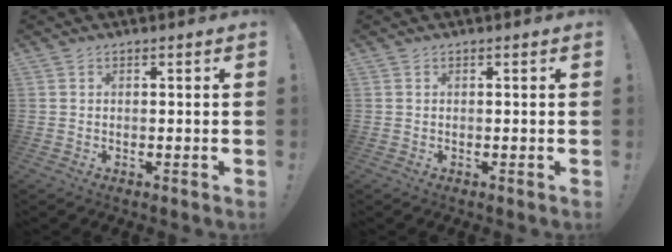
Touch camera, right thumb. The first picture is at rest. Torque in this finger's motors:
{"motor_torque": [-0.17, 0.04, 0.09, -0.06, 0.00]}